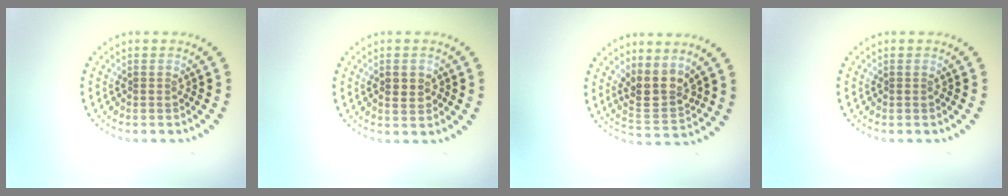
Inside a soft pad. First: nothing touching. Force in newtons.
{"total": 1.6, "press": 1.6, "slide": 0.1}
{"total": 3.6, "press": 3.1, "slide": 1.9}
{"total": 0.0}